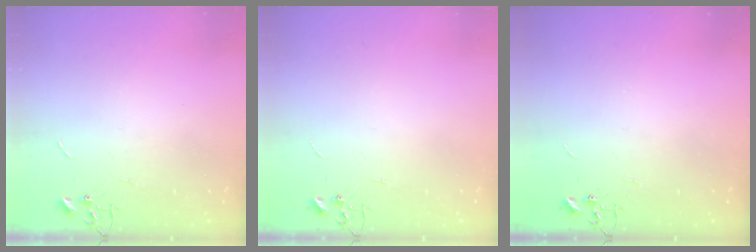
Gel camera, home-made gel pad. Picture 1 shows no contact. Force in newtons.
{"total": 0.0}
{"total": 0.0}